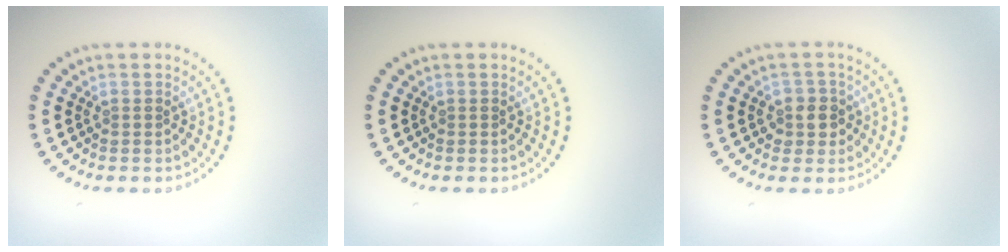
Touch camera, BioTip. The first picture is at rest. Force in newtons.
{"total": 0.0}
{"total": 2.2, "press": 1.9, "slide": 1.0}